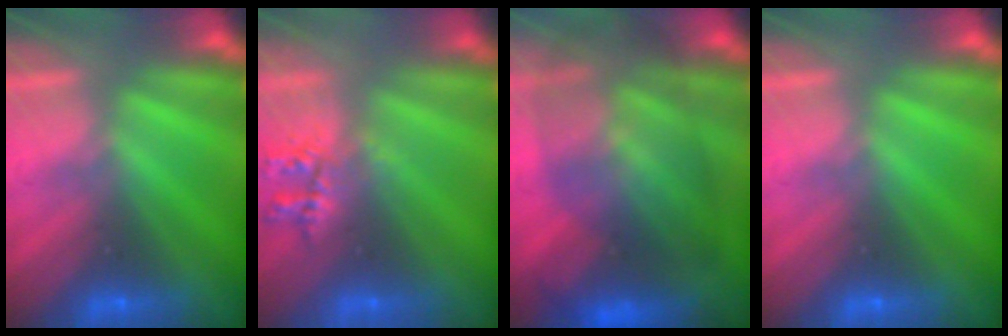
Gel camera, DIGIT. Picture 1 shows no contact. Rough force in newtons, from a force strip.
{"total": 2.2}
{"total": 9.8}
{"total": 0.0}